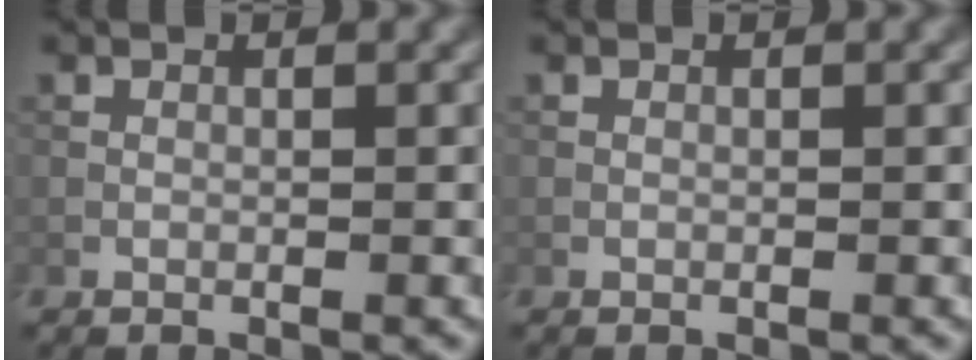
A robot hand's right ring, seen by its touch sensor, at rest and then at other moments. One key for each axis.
{"total": 0.0}